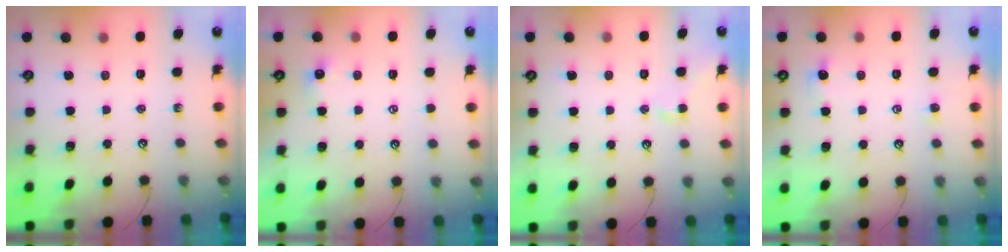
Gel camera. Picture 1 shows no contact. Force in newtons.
{"total": 0.6, "press": 0.3, "slide": 0.5}
{"total": 1.4, "press": 1.3, "slide": 0.3}
{"total": 0.0}